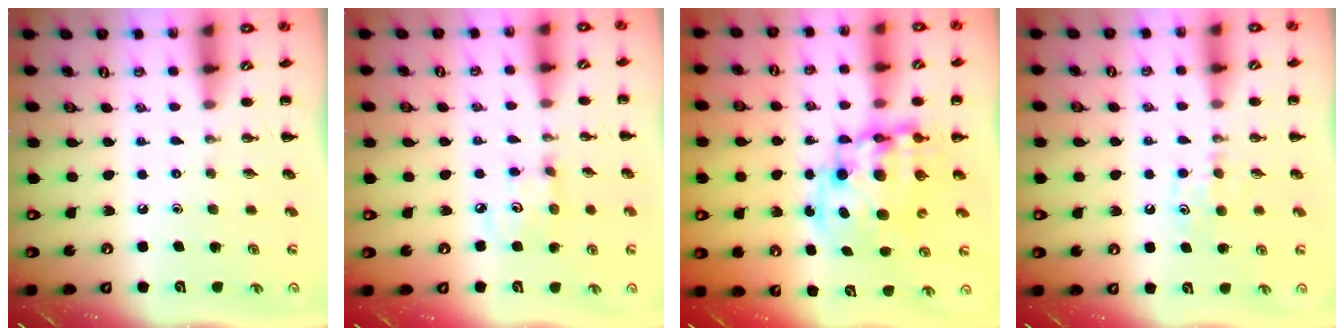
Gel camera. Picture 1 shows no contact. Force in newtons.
{"total": 4.2, "press": 4.1, "slide": 1.0}
{"total": 12.8, "press": 12.4, "slide": 3.1}
{"total": 4.6, "press": 4.4, "slide": 1.3}